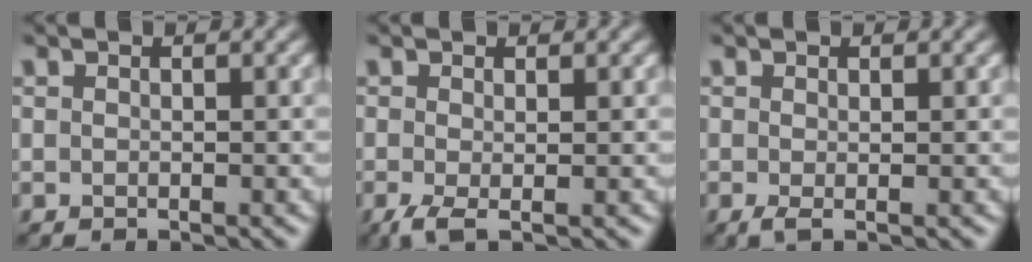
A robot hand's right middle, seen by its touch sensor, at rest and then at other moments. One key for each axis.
{"total": 2.0, "fx": -0.7, "fy": 0.4, "fz": 1.8, "tx": -0.044, "ty": -0.008, "tz": -0.017}
{"total": 1.0, "fx": -0.2, "fy": 0.1, "fz": 0.9, "tx": -0.020, "ty": -0.006, "tz": -0.003}